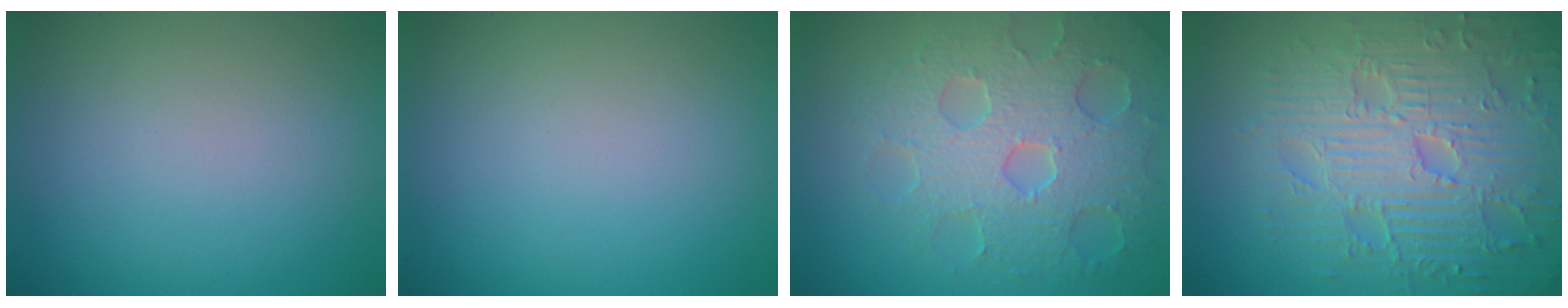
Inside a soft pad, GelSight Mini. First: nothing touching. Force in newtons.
{"total": 0.0}
{"total": 7.3, "press": 5.7, "slide": 4.5}
{"total": 9.1, "press": 6.6, "slide": 6.3}